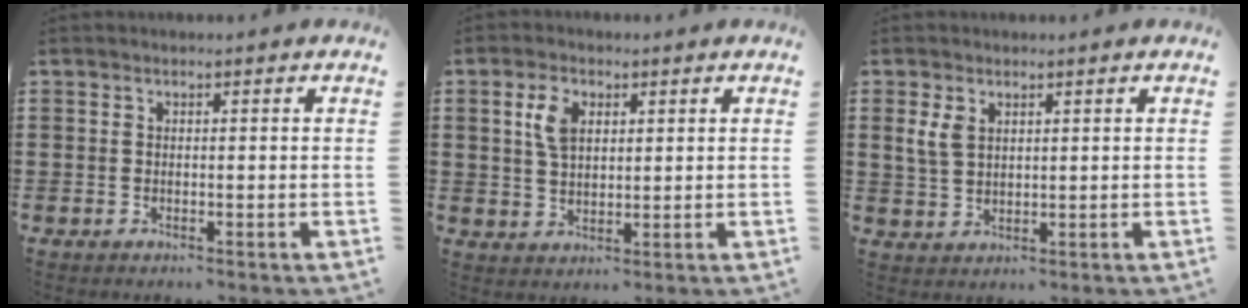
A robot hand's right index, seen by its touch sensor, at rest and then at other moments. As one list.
[{"total": 4.8, "force": [1.7, 2.9, 3.5], "torque": [-0.080, 0.012, 0.028]}, {"total": 3.2, "force": [1.6, 2.1, 1.9], "torque": [-0.045, 0.007, 0.029]}]